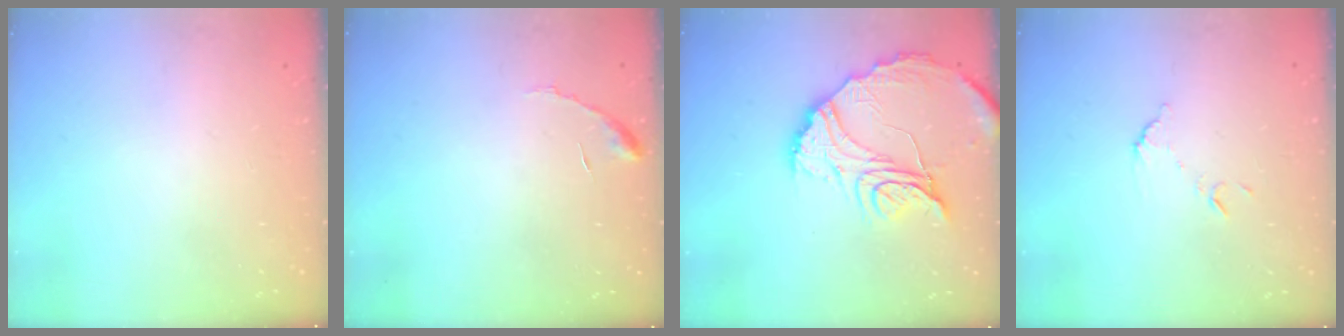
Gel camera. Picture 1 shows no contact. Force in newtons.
{"total": 6.2, "press": 6.2, "slide": 0.4}
{"total": 16.7, "press": 16.7, "slide": 1.3}
{"total": 6.9, "press": 6.9, "slide": 0.3}